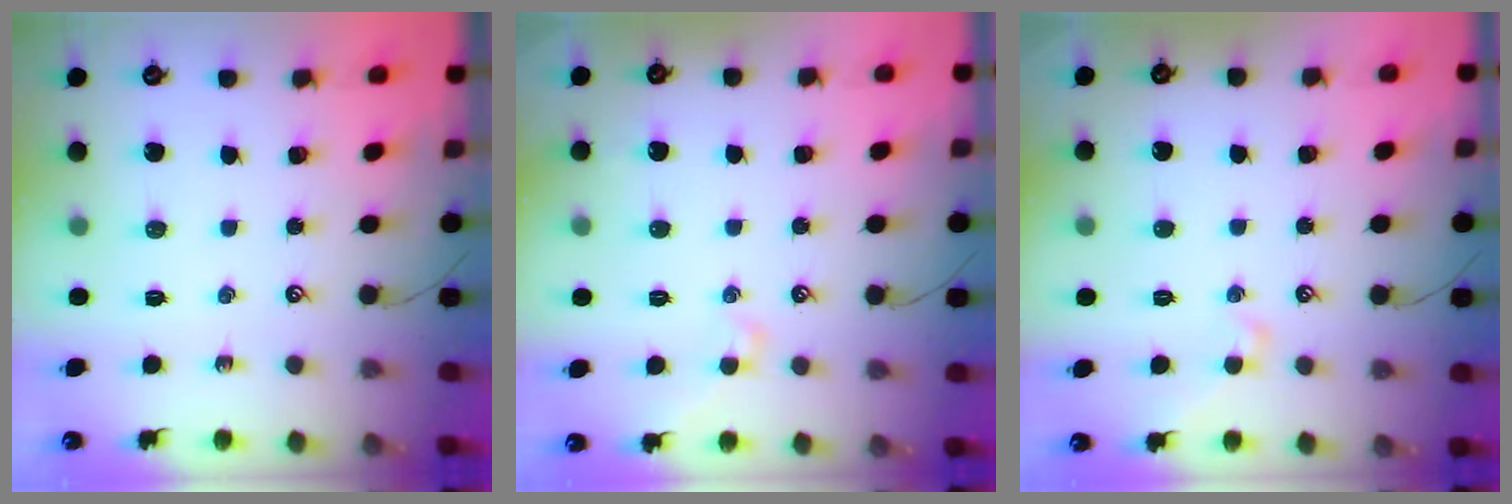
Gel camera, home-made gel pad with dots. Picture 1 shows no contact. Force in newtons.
{"total": 1.6, "press": 1.4, "slide": 0.6}
{"total": 1.7, "press": 1.6, "slide": 0.7}